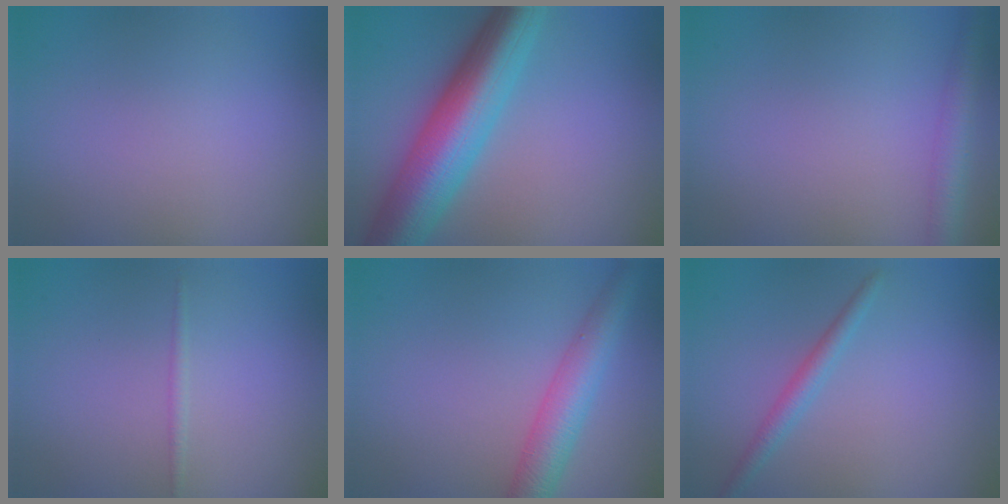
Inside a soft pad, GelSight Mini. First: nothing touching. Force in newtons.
{"total": 10.2, "press": 10.2, "slide": 0.3}
{"total": 2.9, "press": 2.9, "slide": 0.1}
{"total": 0.7, "press": 0.7, "slide": 0.0}
{"total": 4.5, "press": 4.5, "slide": 0.1}
{"total": 1.8, "press": 1.8, "slide": 0.1}